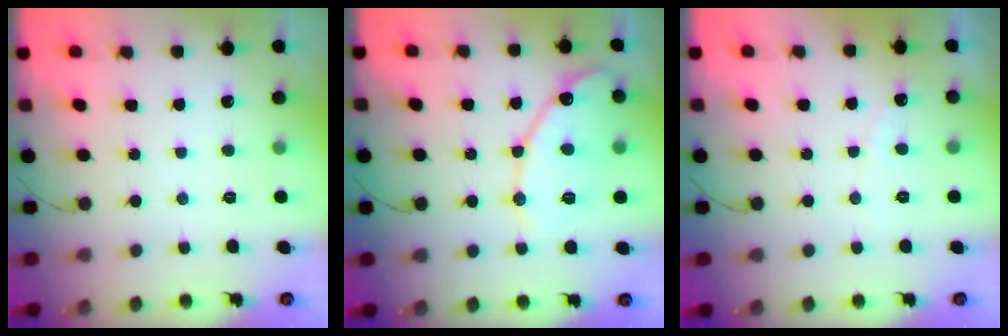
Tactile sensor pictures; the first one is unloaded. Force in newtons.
{"total": 13.7, "press": 13.7, "slide": 1.1}
{"total": 2.7, "press": 2.7, "slide": 0.2}